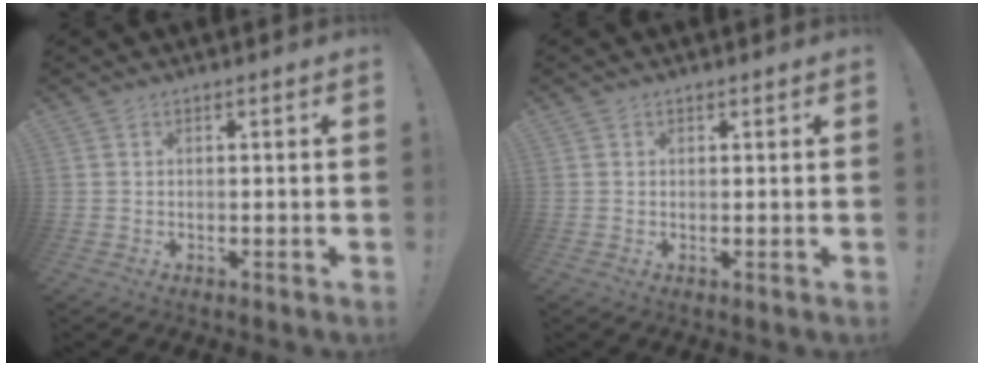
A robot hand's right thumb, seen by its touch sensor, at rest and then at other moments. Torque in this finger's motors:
{"motor_torque": [0.24, 0.13, -0.05, -0.04, -0.02]}